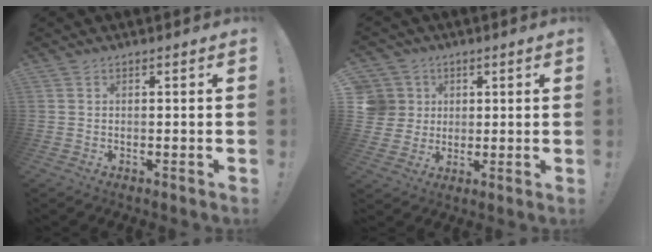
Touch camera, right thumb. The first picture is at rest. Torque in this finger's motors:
{"motor_torque": [0.17, 0.23, 0.61, 0.23, 0.07]}